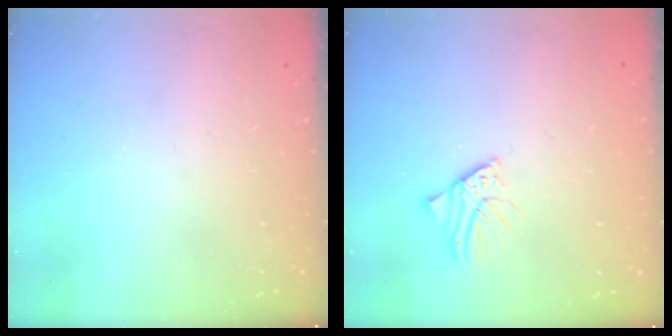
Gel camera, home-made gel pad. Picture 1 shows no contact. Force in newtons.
{"total": 2.6, "press": 2.6, "slide": 0.4}